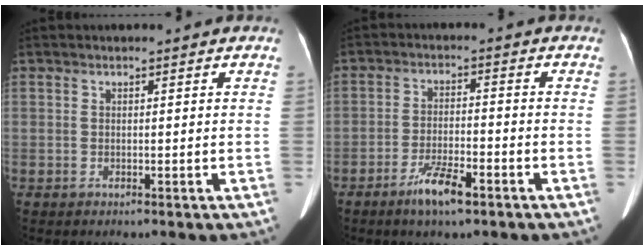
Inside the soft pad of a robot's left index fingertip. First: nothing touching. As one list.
[{"total": 5.8, "force": [-3.9, 1.1, 4.1], "torque": [-0.085, -0.007, -0.070]}]